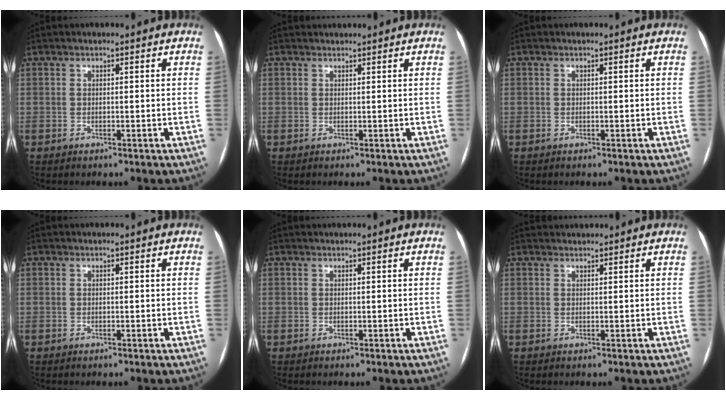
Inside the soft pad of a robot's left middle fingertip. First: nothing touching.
{"total": 1.5, "force": [1.4, 0.3, 0.1], "torque": [-0.007, 0.020, 0.026]}
{"total": 0.0}
{"total": 0.0}
{"total": 0.7, "force": [0.7, 0.0, 0.1], "torque": [-0.002, 0.015, 0.015]}
{"total": 1.8, "force": [1.8, 0.2, 0.0], "torque": [-0.005, 0.022, 0.033]}